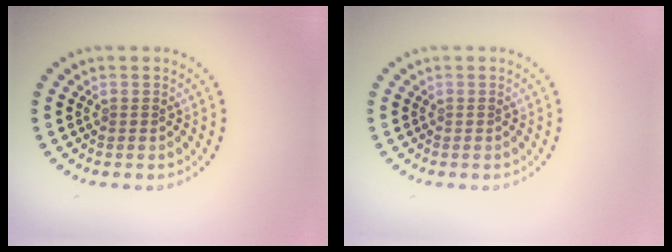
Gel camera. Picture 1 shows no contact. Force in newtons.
{"total": 0.0}